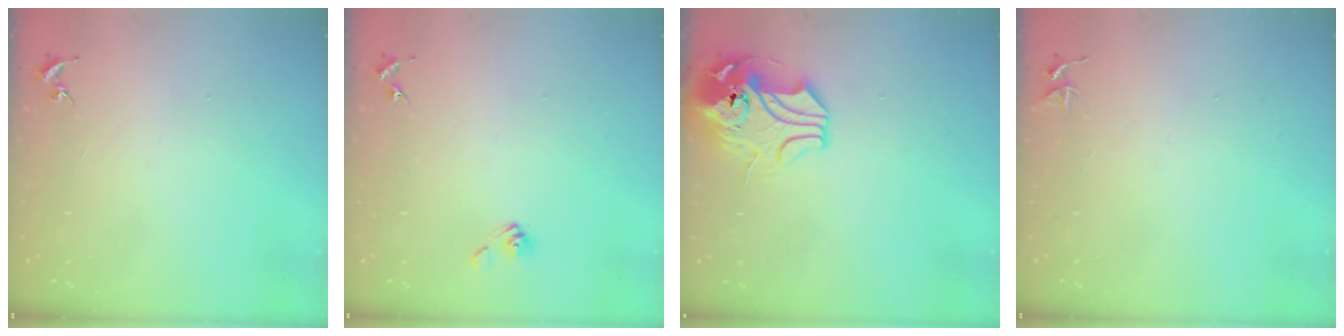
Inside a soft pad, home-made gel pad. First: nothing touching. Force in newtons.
{"total": 5.4, "press": 5.0, "slide": 2.2}
{"total": 12.0, "press": 11.8, "slide": 2.2}
{"total": 3.7, "press": 3.7, "slide": 0.3}